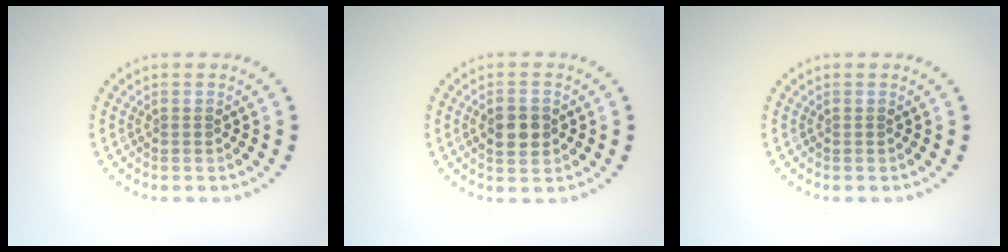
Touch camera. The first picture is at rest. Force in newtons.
{"total": 3.0, "press": 3.0, "slide": 0.1}
{"total": 0.0}